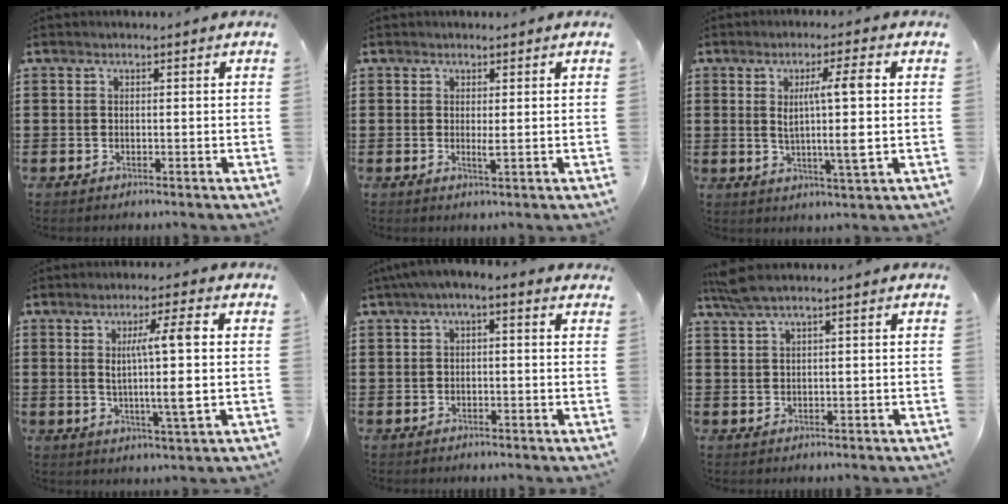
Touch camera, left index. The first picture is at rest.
{"total": 1.3, "force": [0.2, 0.1, 1.3], "torque": [-0.026, -0.002, 0.004]}
{"total": 8.0, "force": [1.0, 0.0, 7.9], "torque": [-0.129, -0.009, 0.005]}
{"total": 8.3, "force": [0.9, -0.1, 8.2], "torque": [-0.134, -0.008, 0.003]}
{"total": 1.9, "force": [-1.0, 0.4, 1.5], "torque": [-0.026, 0.002, -0.022]}
{"total": 2.9, "force": [1.6, 0.2, 2.4], "torque": [-0.048, 0.000, 0.030]}